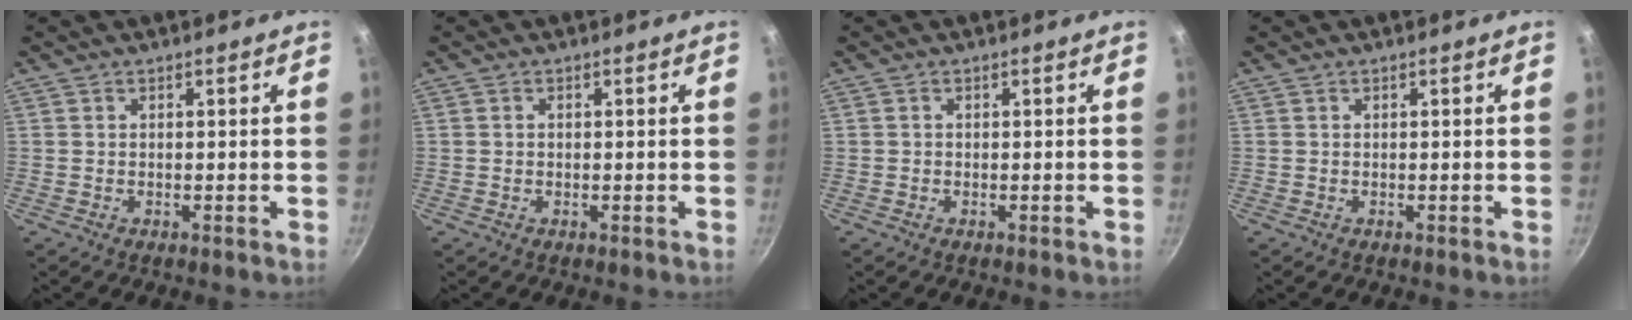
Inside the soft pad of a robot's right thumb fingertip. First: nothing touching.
{"total": 0.5, "force": [0.0, 0.4, 0.3], "torque": [-0.004, 0.003, 0.000]}
{"total": 0.0}
{"total": 0.0}